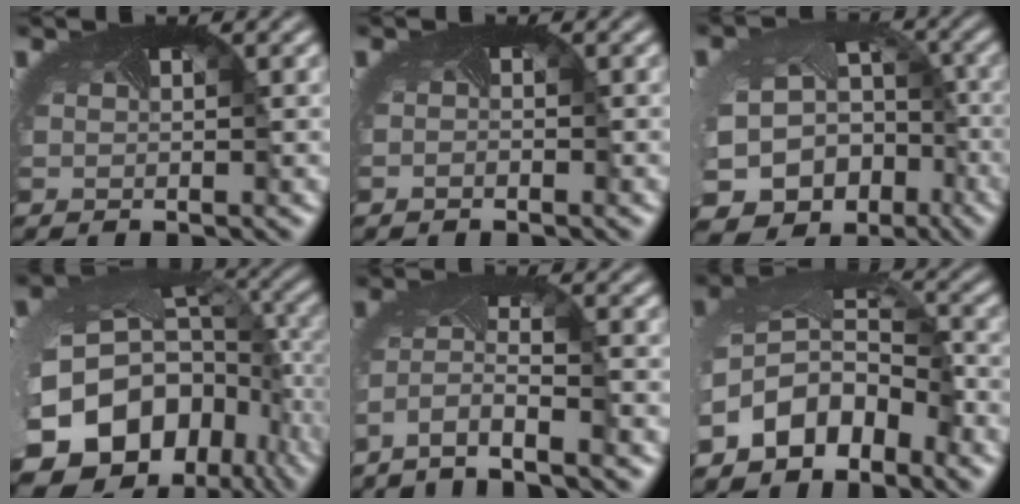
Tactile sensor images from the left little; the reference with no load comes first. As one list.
[{"total": 0.6, "force": [-0.6, 0.1, -0.1], "torque": [-0.011, -0.006, -0.010]}, {"total": 18.6, "force": [-10.4, 13.9, 6.6], "torque": [-0.134, -0.083, -0.126]}, {"total": 17.6, "force": [-7.7, 12.8, 9.3], "torque": [-0.226, -0.042, -0.095]}, {"total": 4.4, "force": [-3.1, 1.0, 2.9], "torque": [-0.085, -0.012, -0.063]}, {"total": 7.4, "force": [-3.8, 4.8, 4.2], "torque": [-0.096, -0.006, -0.074]}]